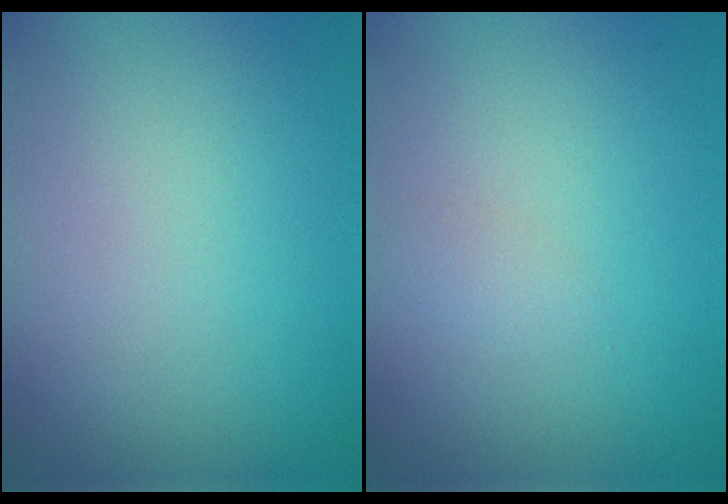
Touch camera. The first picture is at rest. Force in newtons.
{"total": 0.8, "press": 0.8, "slide": 0.0}